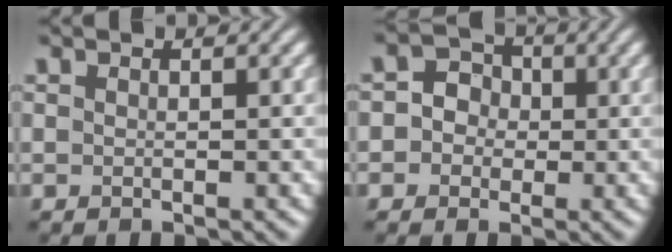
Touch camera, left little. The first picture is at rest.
{"total": 2.9, "force": [-0.1, 2.7, 1.0], "torque": [0.008, 0.008, -0.015]}